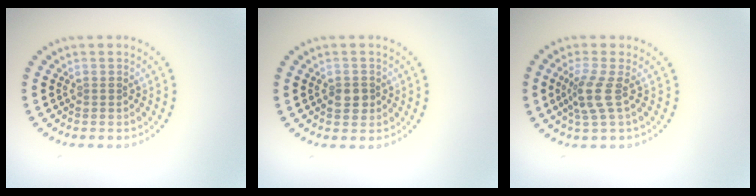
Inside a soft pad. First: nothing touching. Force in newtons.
{"total": 1.8, "press": 1.8, "slide": 0.4}
{"total": 2.7, "press": 2.0, "slide": 1.8}